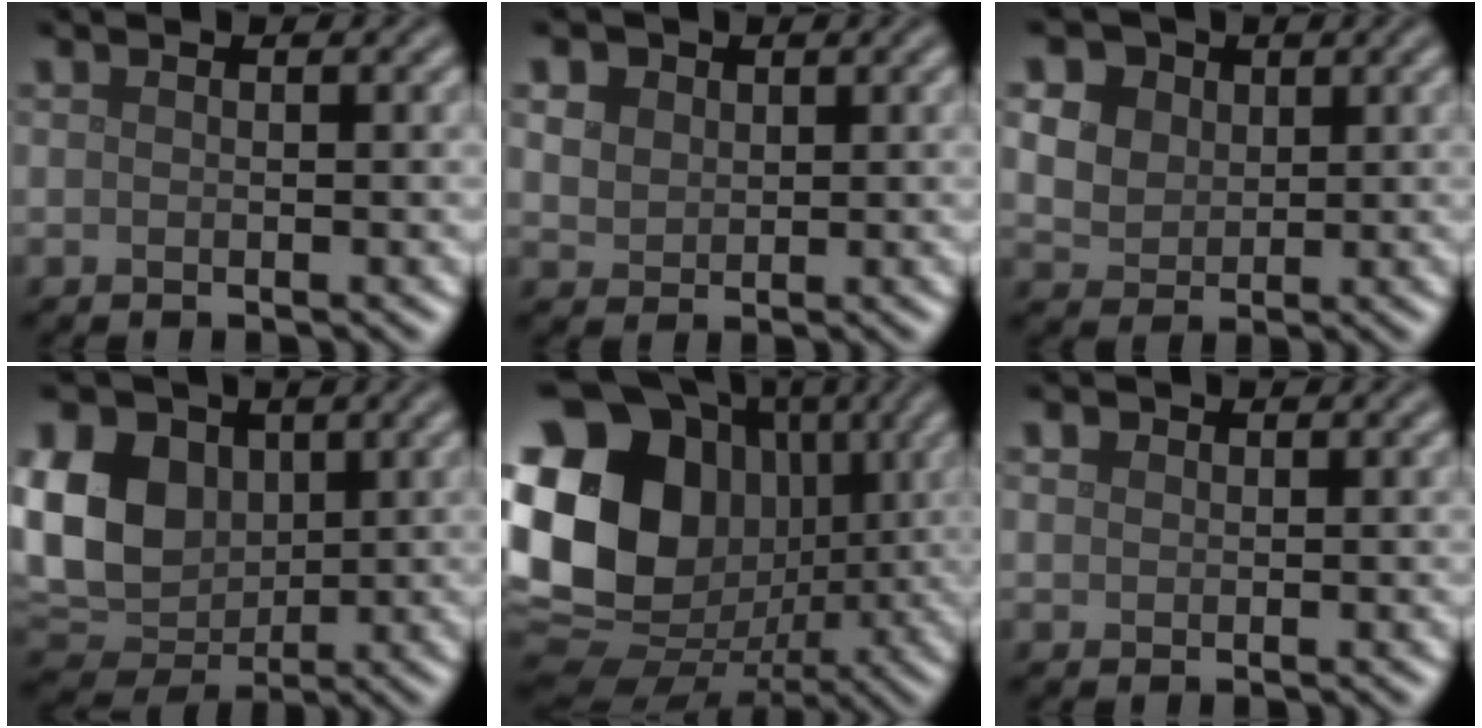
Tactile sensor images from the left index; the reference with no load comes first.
{"total": 4.6, "force": [2.3, 3.3, 2.1], "torque": [-0.058, 0.009, 0.037]}
{"total": 9.0, "force": [4.2, 6.8, 4.1], "torque": [-0.098, 0.030, 0.059]}
{"total": 11.1, "force": [2.3, 8.5, 6.8], "torque": [-0.159, 0.015, 0.035]}
{"total": 21.0, "force": [2.9, 17.5, 11.2], "torque": [-0.243, 0.024, 0.035]}
{"total": 0.9, "force": [0.4, 0.8, 0.2], "torque": [-0.003, 0.002, 0.005]}